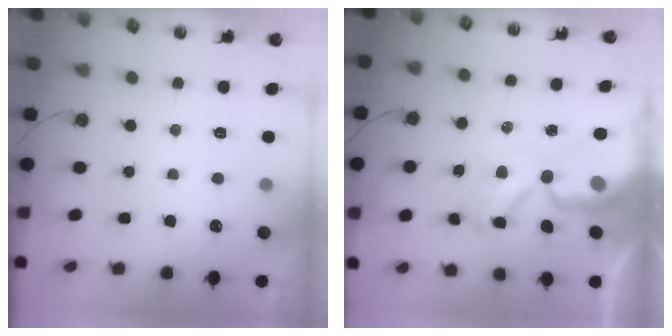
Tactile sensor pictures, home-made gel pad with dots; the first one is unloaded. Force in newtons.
{"total": 9.7, "press": 9.6, "slide": 0.6}